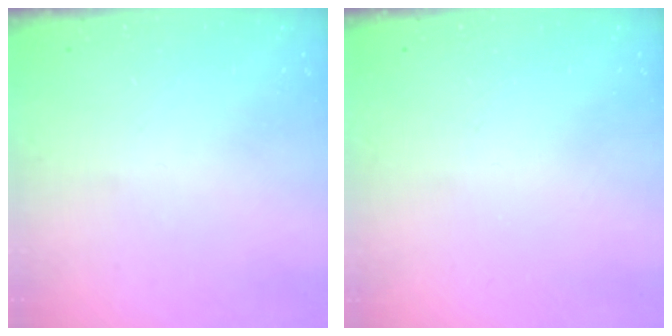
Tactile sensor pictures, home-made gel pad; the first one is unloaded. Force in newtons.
{"total": 0.0}